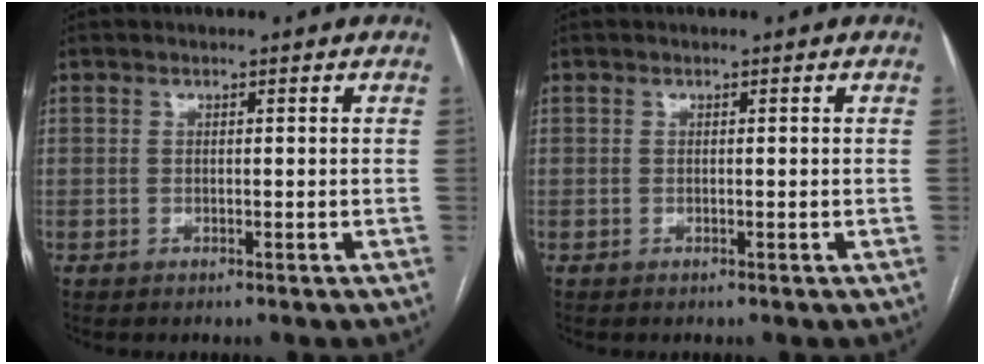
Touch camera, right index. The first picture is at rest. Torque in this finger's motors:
{"motor_torque": [-0.01, 0.01, 0.00, 0.01]}